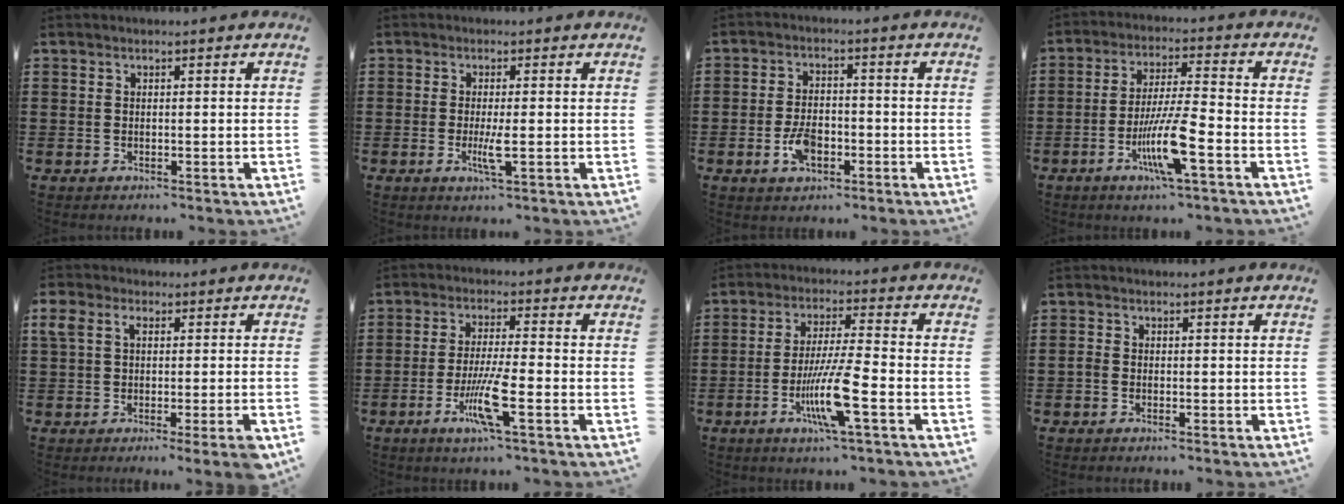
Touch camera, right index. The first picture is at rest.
{"total": 3.5, "force": [-0.9, 0.2, 3.3], "torque": [-0.065, -0.010, -0.019]}
{"total": 5.2, "force": [-2.1, 2.9, 3.8], "torque": [-0.083, 0.002, -0.042]}
{"total": 9.6, "force": [-4.1, 1.1, 8.6], "torque": [-0.171, -0.010, -0.078]}
{"total": 4.0, "force": [-0.2, 1.2, 3.8], "torque": [-0.076, -0.001, -0.005]}
{"total": 7.8, "force": [-3.3, 0.7, 7.1], "torque": [-0.139, -0.015, -0.062]}
{"total": 10.0, "force": [-3.9, 0.7, 9.2], "torque": [-0.182, -0.014, -0.075]}
{"total": 0.9, "force": [-0.7, 0.4, 0.4], "torque": [-0.009, -0.002, -0.012]}